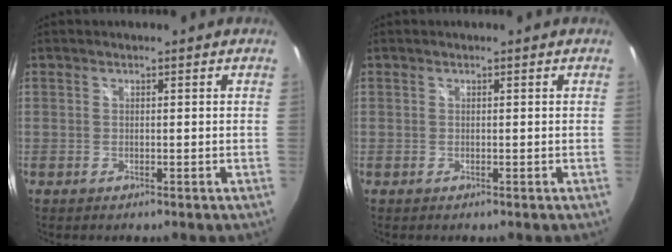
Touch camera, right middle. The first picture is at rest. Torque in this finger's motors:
{"motor_torque": [0.00, 0.00, 0.00, -0.01]}